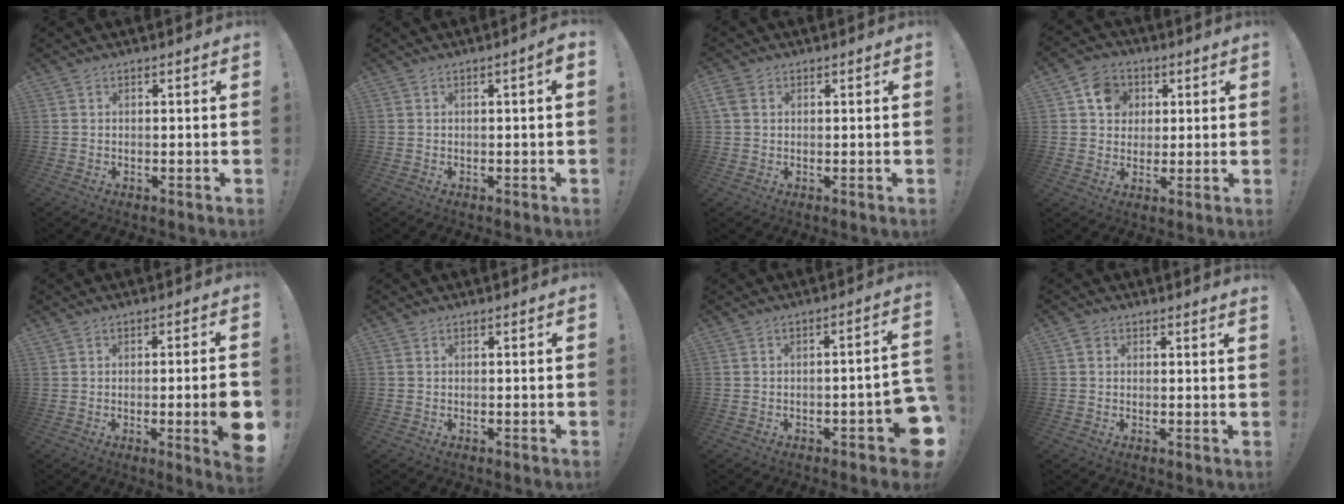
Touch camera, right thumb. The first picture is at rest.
{"total": 2.2, "force": [-0.1, -0.1, 2.2], "torque": [-0.038, 0.001, -0.004]}
{"total": 3.9, "force": [1.2, 3.1, 2.1], "torque": [-0.032, 0.003, 0.025]}
{"total": 9.4, "force": [3.1, 8.3, 3.2], "torque": [-0.045, -0.008, 0.062]}
{"total": 8.1, "force": [-1.7, 0.6, 7.9], "torque": [-0.114, -0.004, -0.025]}
{"total": 0.0}
{"total": 6.9, "force": [-3.0, 2.1, 5.9], "torque": [-0.076, 0.012, -0.043]}
{"total": 1.7, "force": [1.4, 0.8, 0.4], "torque": [0.002, -0.006, 0.024]}